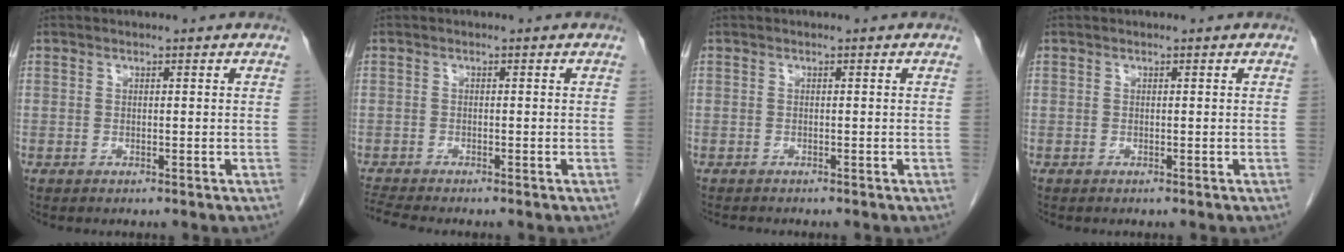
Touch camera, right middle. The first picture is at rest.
{"total": 2.8, "force": [-2.7, -0.7, 0.6], "torque": [-0.023, -0.018, -0.051]}
{"total": 1.2, "force": [-1.2, 0.2, 0.4], "torque": [-0.014, -0.005, -0.017]}
{"total": 0.0}